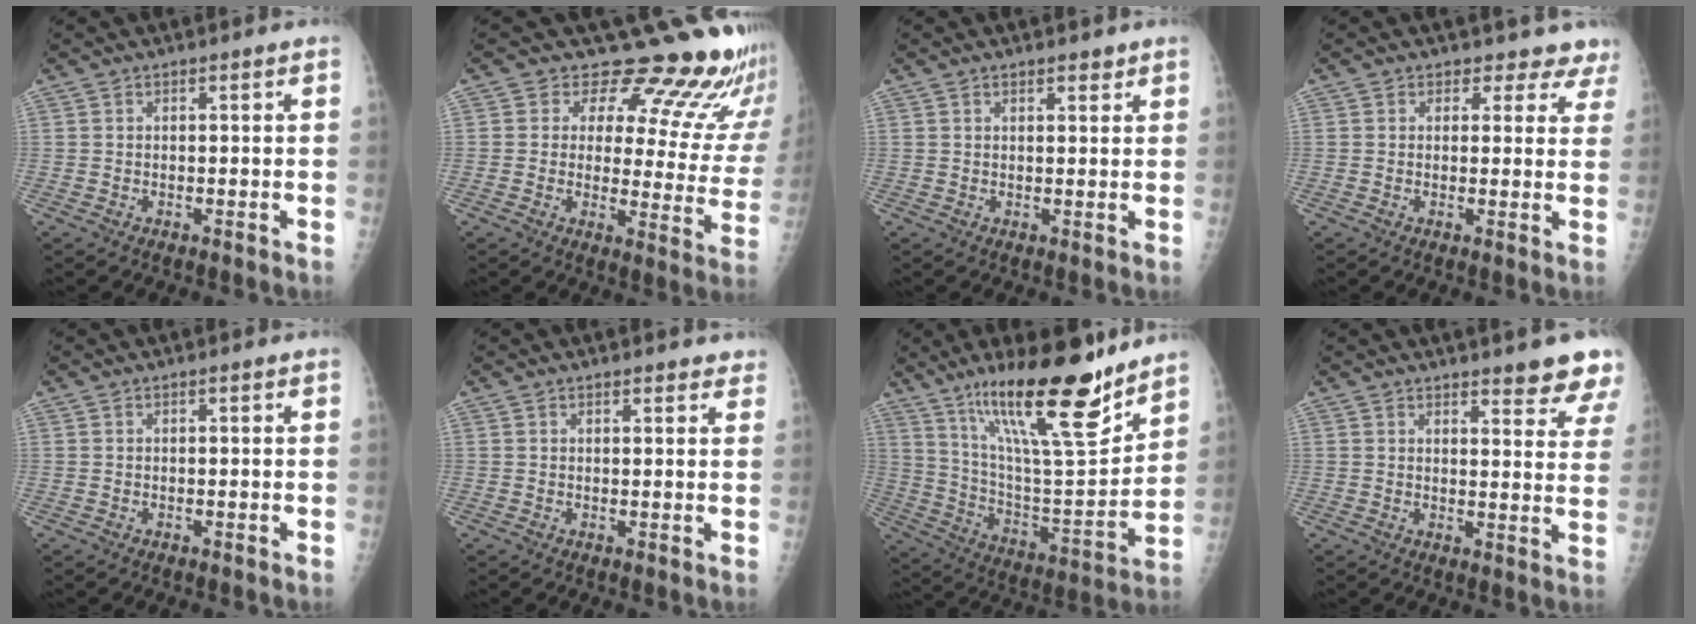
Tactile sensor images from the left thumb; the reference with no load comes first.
{"total": 19.2, "force": [16.4, 6.9, 7.1], "torque": [-0.034, -0.130, 0.174]}
{"total": 1.8, "force": [1.4, 0.8, 0.8], "torque": [0.000, -0.008, 0.018]}
{"total": 5.8, "force": [4.8, 3.3, -0.2], "torque": [0.049, -0.022, 0.031]}
{"total": 0.0}
{"total": 2.5, "force": [2.1, 1.0, 0.8], "torque": [0.015, -0.004, 0.019]}
{"total": 23.8, "force": [16.5, 5.0, 16.3], "torque": [-0.242, -0.086, 0.285]}
{"total": 9.5, "force": [8.0, 2.0, 4.8], "torque": [-0.026, -0.044, 0.081]}